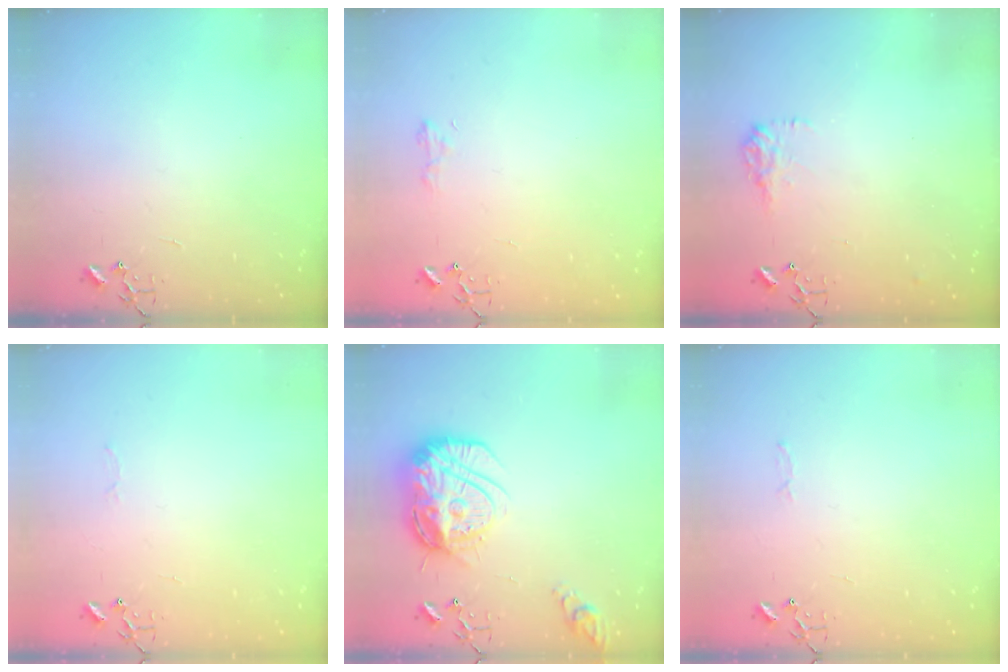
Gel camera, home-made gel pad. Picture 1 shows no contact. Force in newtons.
{"total": 5.6, "press": 5.6, "slide": 0.6}
{"total": 9.2, "press": 9.2, "slide": 0.4}
{"total": 2.5, "press": 2.5, "slide": 0.4}
{"total": 19.4, "press": 19.3, "slide": 1.7}
{"total": 2.8, "press": 2.8, "slide": 0.4}